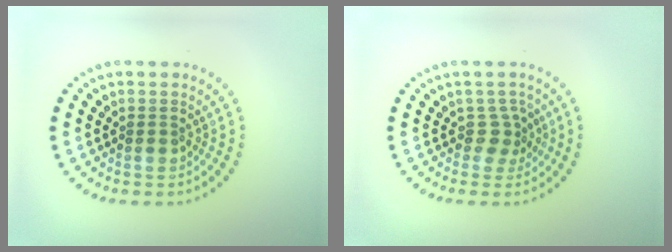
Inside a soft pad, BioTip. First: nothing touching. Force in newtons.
{"total": 2.0, "press": 1.4, "slide": 1.4}